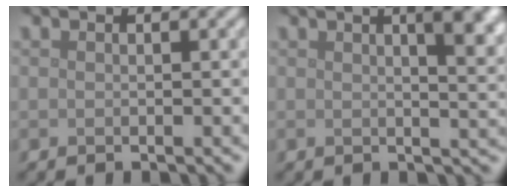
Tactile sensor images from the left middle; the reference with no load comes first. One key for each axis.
{"total": 7.2, "fx": 2.7, "fy": 3.0, "fz": 5.9, "tx": -0.039, "ty": 0.030, "tz": 0.023}